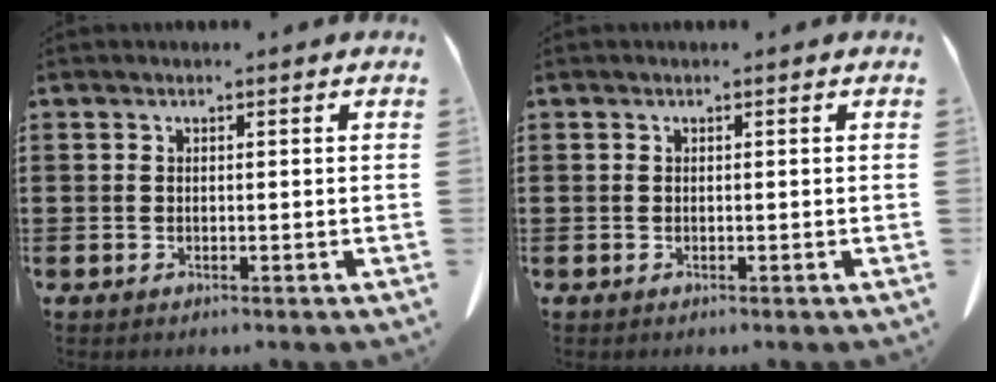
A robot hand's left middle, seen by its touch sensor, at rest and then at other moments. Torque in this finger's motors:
{"motor_torque": [-0.03, 0.03, 0.03, -0.01]}